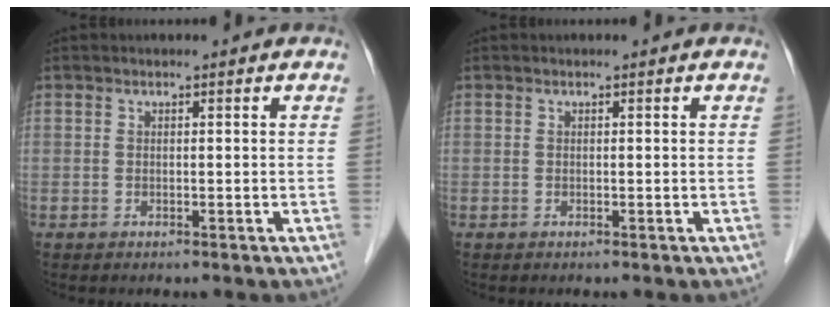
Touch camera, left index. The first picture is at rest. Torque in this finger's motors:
{"motor_torque": [-0.01, 0.01, 0.00, 0.00]}